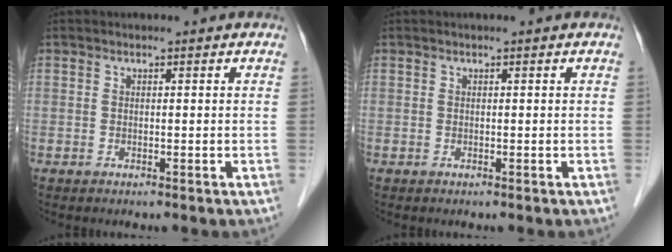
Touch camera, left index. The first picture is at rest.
{"total": 0.0}